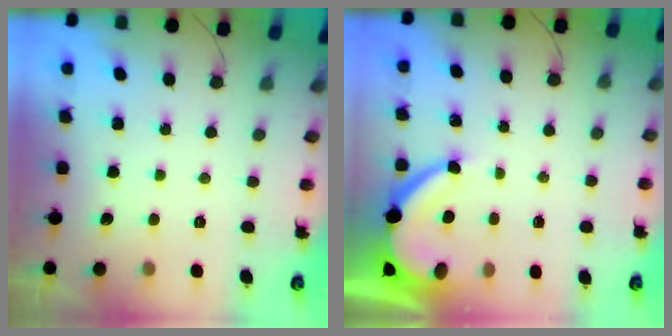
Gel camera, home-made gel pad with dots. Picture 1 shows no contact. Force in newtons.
{"total": 6.9, "press": 6.8, "slide": 1.0}